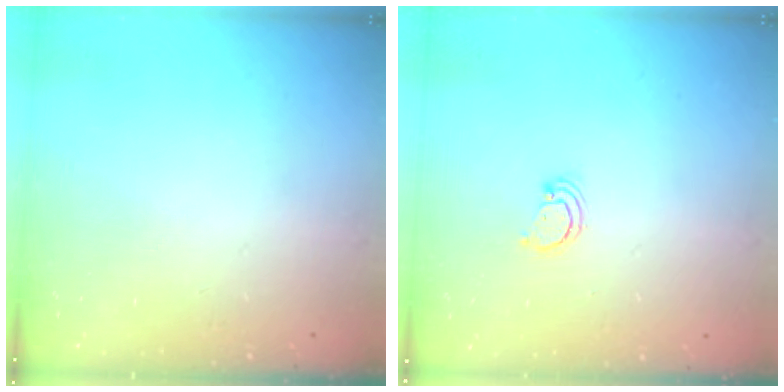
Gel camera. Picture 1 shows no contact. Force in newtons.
{"total": 2.4, "press": 2.4, "slide": 0.2}